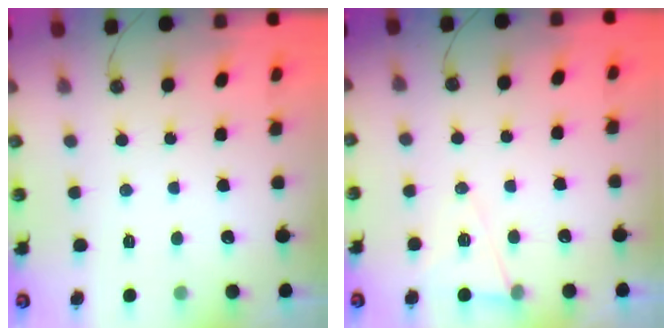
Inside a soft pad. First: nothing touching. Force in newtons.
{"total": 6.9, "press": 5.2, "slide": 4.6}